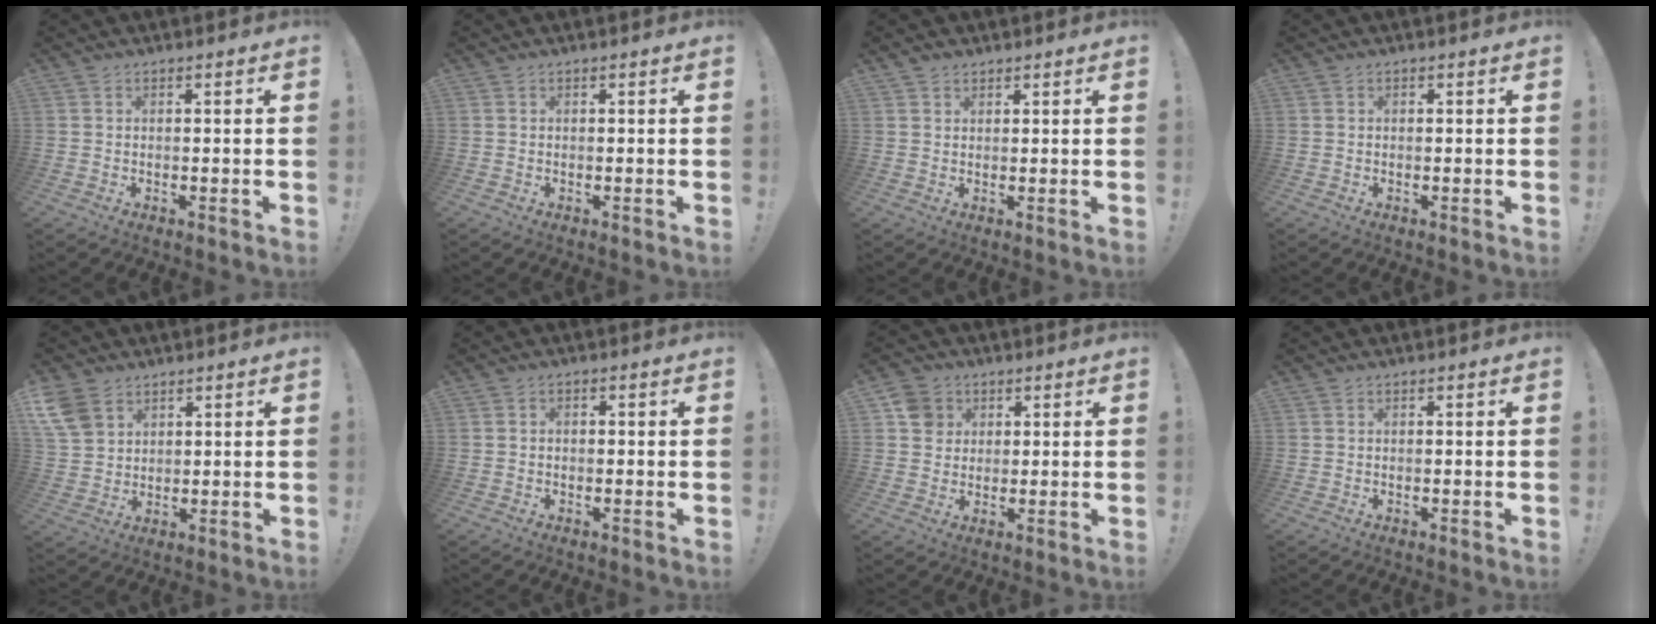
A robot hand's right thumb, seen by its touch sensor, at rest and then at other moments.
{"total": 0.0}
{"total": 1.8, "force": [1.4, 1.1, 0.4], "torque": [-0.008, -0.004, 0.027]}
{"total": 0.0}
{"total": 8.3, "force": [4.8, 5.7, 3.6], "torque": [-0.088, -0.019, 0.099]}
{"total": 1.1, "force": [-0.7, 0.6, 0.7], "torque": [-0.015, 0.006, -0.012]}
{"total": 6.6, "force": [2.7, 5.9, 1.6], "torque": [-0.017, -0.007, 0.053]}
{"total": 0.0}